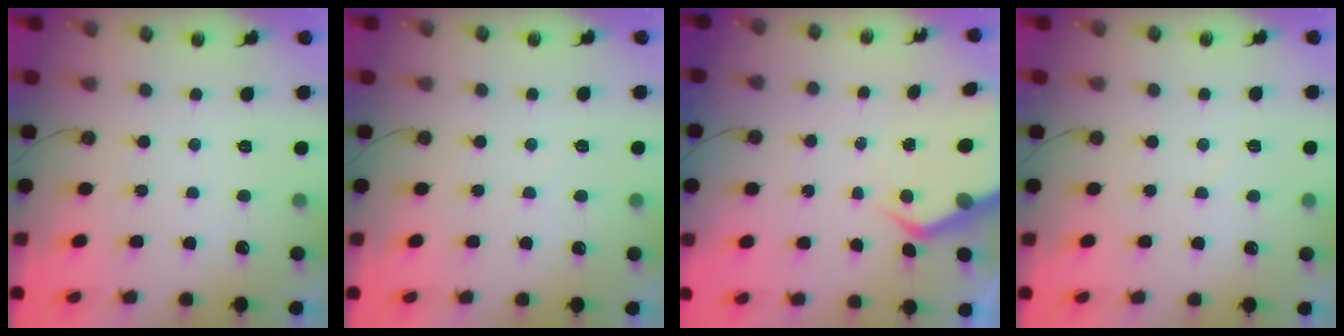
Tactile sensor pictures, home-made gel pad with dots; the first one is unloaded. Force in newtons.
{"total": 3.5, "press": 3.5, "slide": 0.5}
{"total": 4.8, "press": 4.8, "slide": 0.3}
{"total": 3.7, "press": 3.7, "slide": 0.4}